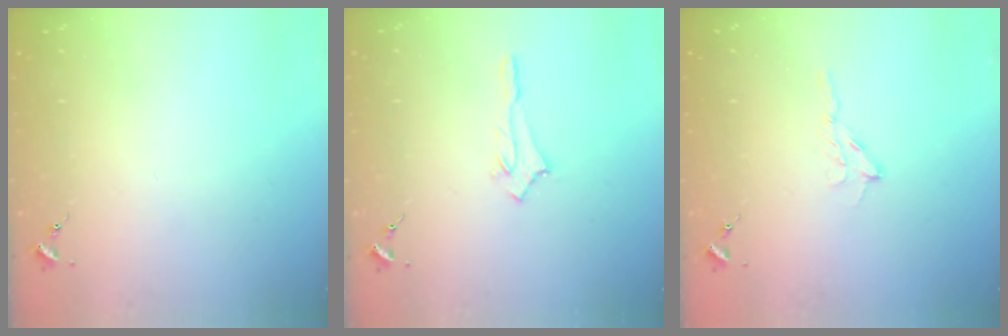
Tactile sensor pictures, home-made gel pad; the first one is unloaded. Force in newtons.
{"total": 2.8, "press": 2.8, "slide": 0.4}
{"total": 4.9, "press": 4.9, "slide": 0.5}